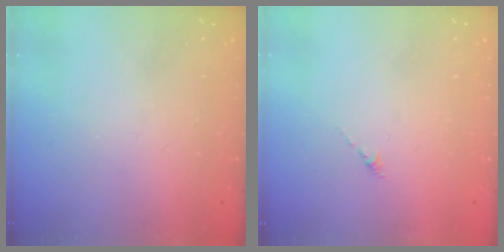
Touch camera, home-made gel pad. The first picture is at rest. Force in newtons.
{"total": 0.0}